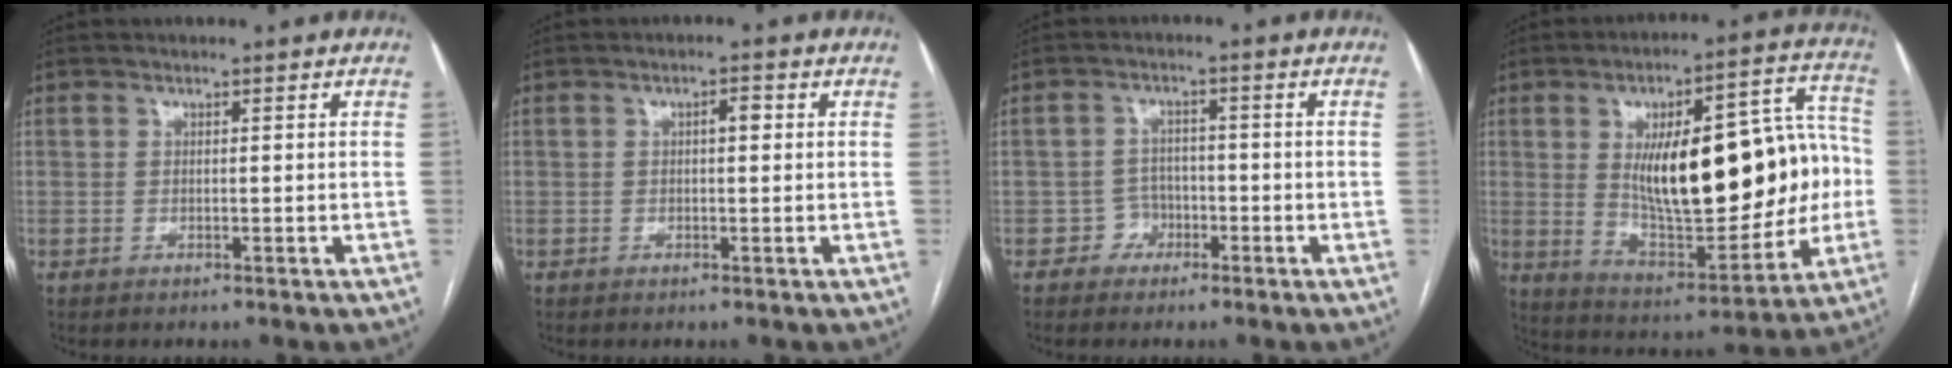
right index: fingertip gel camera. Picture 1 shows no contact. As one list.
[{"total": 1.7, "force": [0.3, 0.6, 1.6], "torque": [-0.022, 0.009, 0.006]}, {"total": 2.8, "force": [-1.5, 2.4, 0.1], "torque": [0.006, 0.015, -0.029]}, {"total": 24.7, "force": [1.0, 9.2, 22.9], "torque": [-0.351, 0.034, 0.029]}]